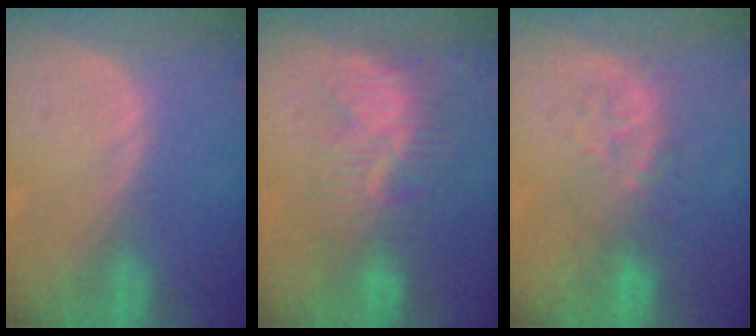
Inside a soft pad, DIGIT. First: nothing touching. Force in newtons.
{"total": 8.5, "press": 7.6, "slide": 3.8}
{"total": 4.9, "press": 4.9, "slide": 0.8}